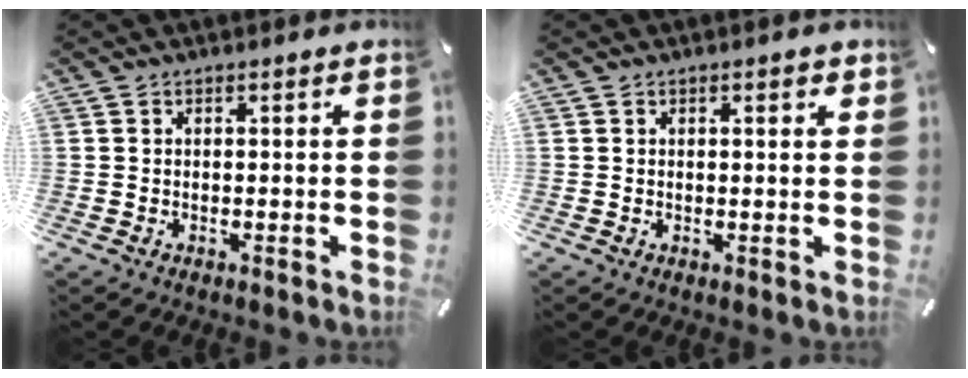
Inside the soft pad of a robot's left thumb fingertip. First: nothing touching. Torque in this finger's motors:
{"motor_torque": [-0.13, -0.25, 0.03, 0.14, -0.07]}